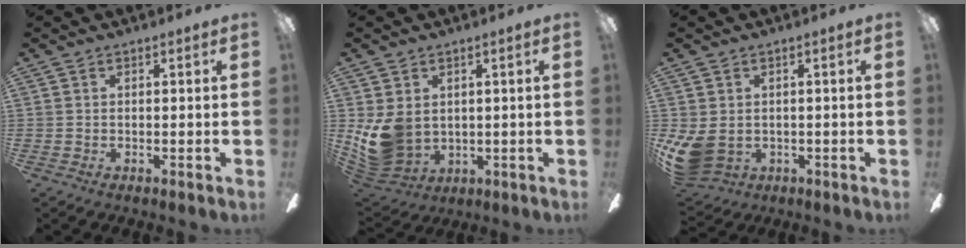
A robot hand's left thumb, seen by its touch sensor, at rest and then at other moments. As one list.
[{"total": 10.2, "force": [0.4, 8.3, 5.9], "torque": [-0.156, -0.010, 0.009]}, {"total": 6.8, "force": [-0.8, 5.3, 4.2], "torque": [-0.104, 0.002, -0.010]}]